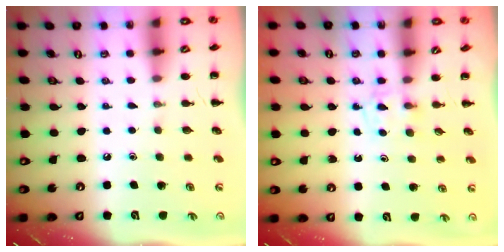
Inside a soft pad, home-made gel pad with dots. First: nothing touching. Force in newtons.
{"total": 2.3, "press": 2.0, "slide": 1.0}